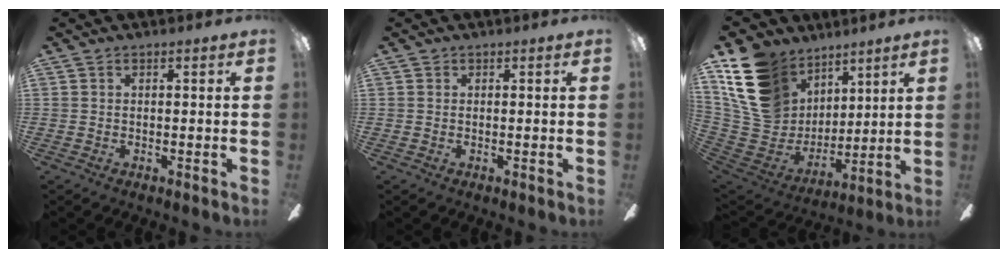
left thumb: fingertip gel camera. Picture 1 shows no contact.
{"total": 0.0}
{"total": 19.6, "force": [9.6, 14.7, 8.8], "torque": [-0.197, -0.048, 0.190]}